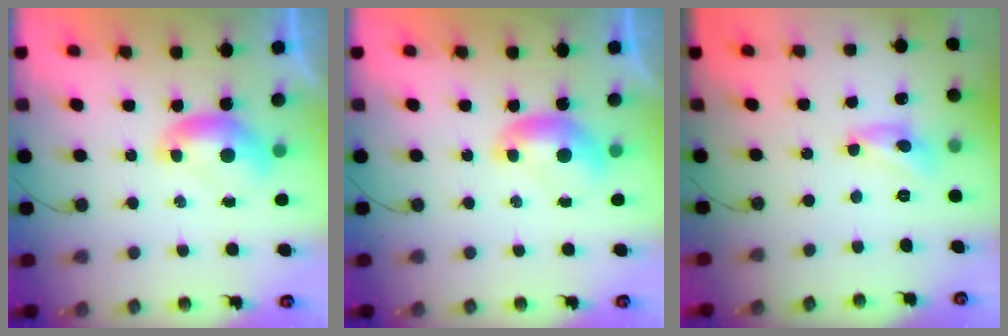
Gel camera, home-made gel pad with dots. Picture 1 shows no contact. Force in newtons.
{"total": 0.0}
{"total": 5.9, "press": 5.9, "slide": 0.3}